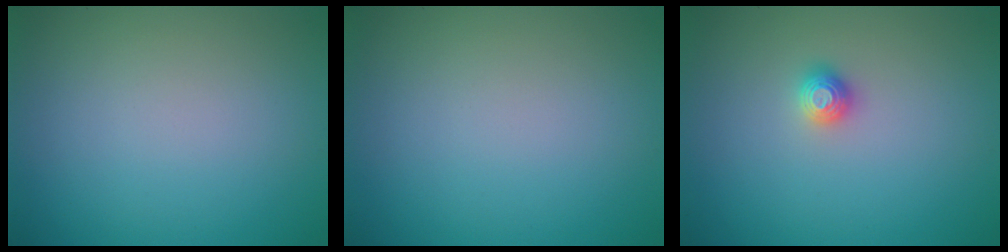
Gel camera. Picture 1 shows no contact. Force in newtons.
{"total": 0.0}
{"total": 1.2, "press": 1.1, "slide": 0.3}